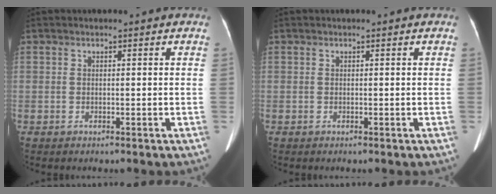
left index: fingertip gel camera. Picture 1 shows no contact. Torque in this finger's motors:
{"motor_torque": [0.00, 0.00, 0.00, 0.00]}